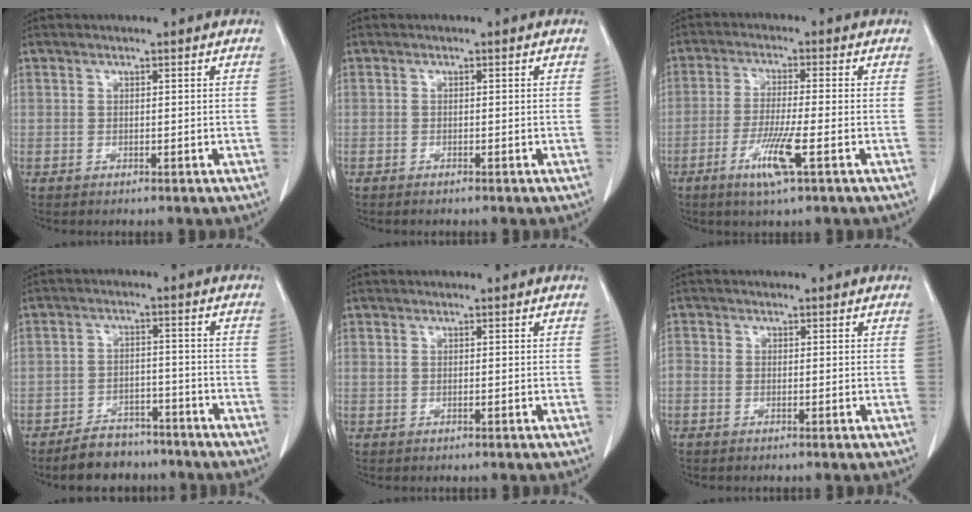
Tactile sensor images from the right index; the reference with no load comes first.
{"total": 0.6, "force": [-0.6, 0.0, 0.3], "torque": [-0.011, -0.001, -0.009]}
{"total": 6.9, "force": [-3.1, -0.1, 6.2], "torque": [-0.122, -0.015, -0.057]}
{"total": 7.4, "force": [-6.4, 3.4, 1.6], "torque": [-0.024, 0.004, -0.099]}
{"total": 0.0}
{"total": 1.5, "force": [-0.8, 1.0, 0.9], "torque": [-0.025, 0.004, -0.014]}